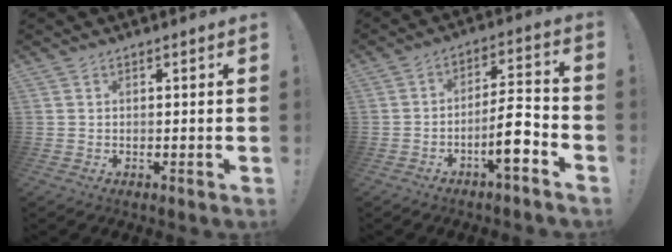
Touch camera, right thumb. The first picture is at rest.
{"total": 10.7, "force": [-4.9, 2.5, 9.1], "torque": [-0.142, 0.021, -0.088]}